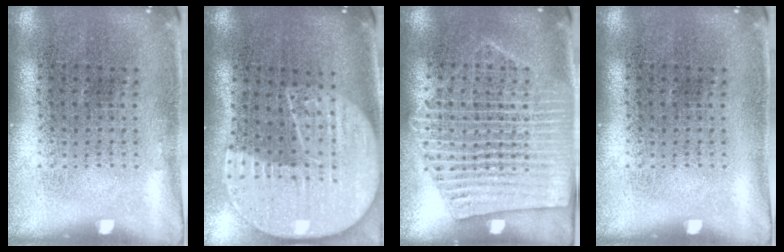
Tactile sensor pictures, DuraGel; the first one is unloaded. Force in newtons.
{"total": 2.3, "press": 2.0, "slide": 1.2}
{"total": 2.0, "press": 1.8, "slide": 0.9}
{"total": 0.0}